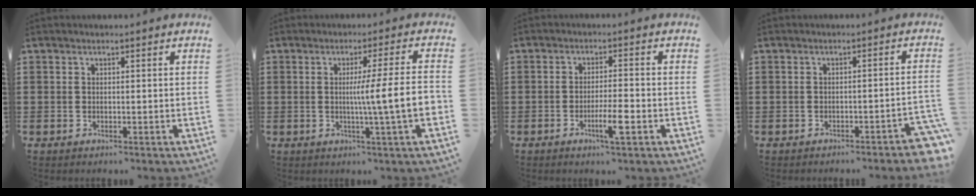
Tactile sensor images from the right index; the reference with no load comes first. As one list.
[{"total": 8.6, "force": [-0.6, -0.2, 8.5], "torque": [-0.140, -0.010, -0.017]}, {"total": 4.8, "force": [-2.1, 0.5, 4.3], "torque": [-0.083, -0.011, -0.040]}, {"total": 2.5, "force": [-2.0, 0.1, 1.5], "torque": [-0.024, -0.004, -0.040]}]